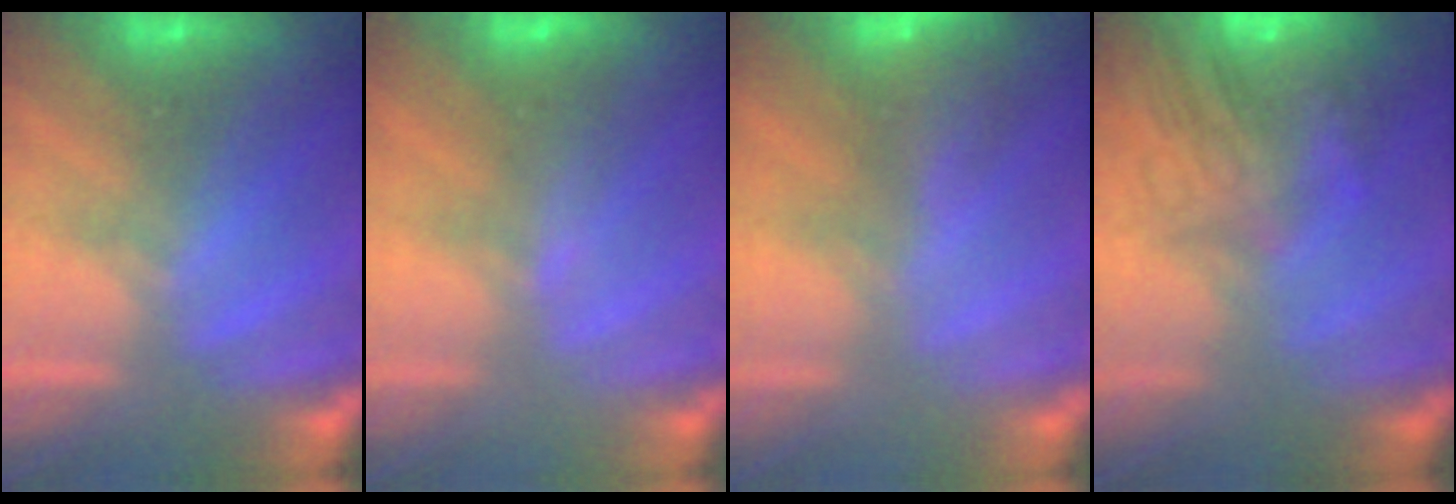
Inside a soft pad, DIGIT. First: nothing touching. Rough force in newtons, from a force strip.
{"total": 5.0}
{"total": 9.4}
{"total": 6.3}